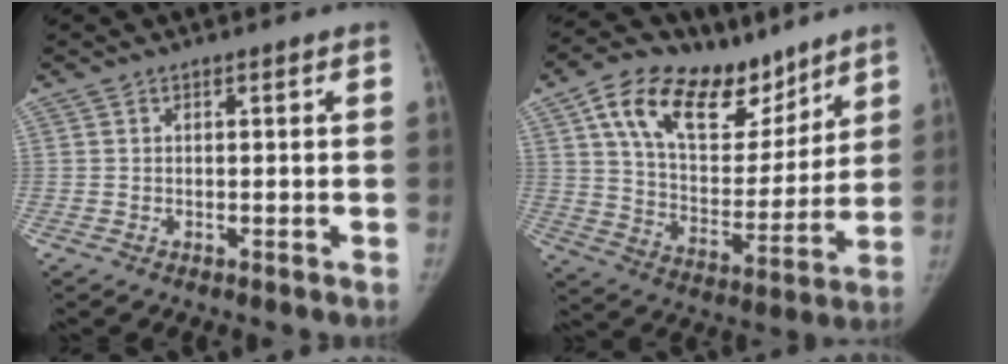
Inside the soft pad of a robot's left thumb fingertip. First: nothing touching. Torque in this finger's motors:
{"motor_torque": [0.80, 0.83, 1.29, -1.49, 0.09]}